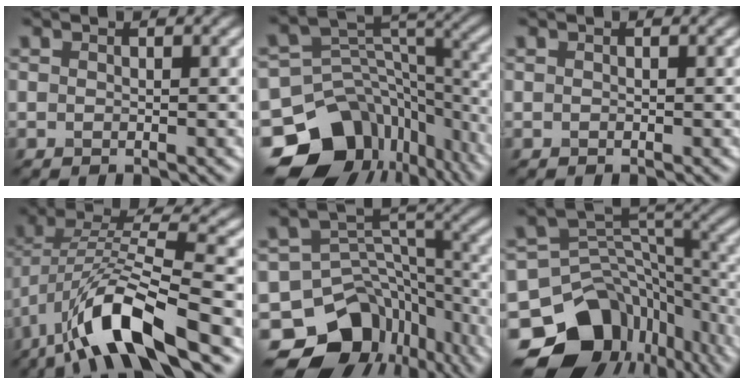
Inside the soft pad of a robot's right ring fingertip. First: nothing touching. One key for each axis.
{"total": 15.3, "fx": -9.7, "fy": 10.5, "fz": 5.4, "tx": -0.133, "ty": -0.004, "tz": -0.128}
{"total": 0.0}
{"total": 10.6, "fx": -5.6, "fy": 3.1, "fz": 8.4, "tx": -0.159, "ty": 0.012, "tz": -0.106}
{"total": 14.2, "fx": -9.3, "fy": 9.8, "fz": 4.4, "tx": -0.089, "ty": 0.003, "tz": -0.121}
{"total": 15.4, "fx": -9.1, "fy": 10.9, "fz": 6.1, "tx": -0.137, "ty": -0.003, "tz": -0.120}